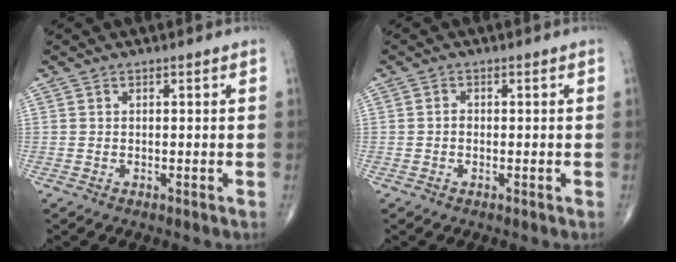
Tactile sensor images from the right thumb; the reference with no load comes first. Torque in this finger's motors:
{"motor_torque": [-0.36, -0.16, 0.30, -0.05, -0.01]}